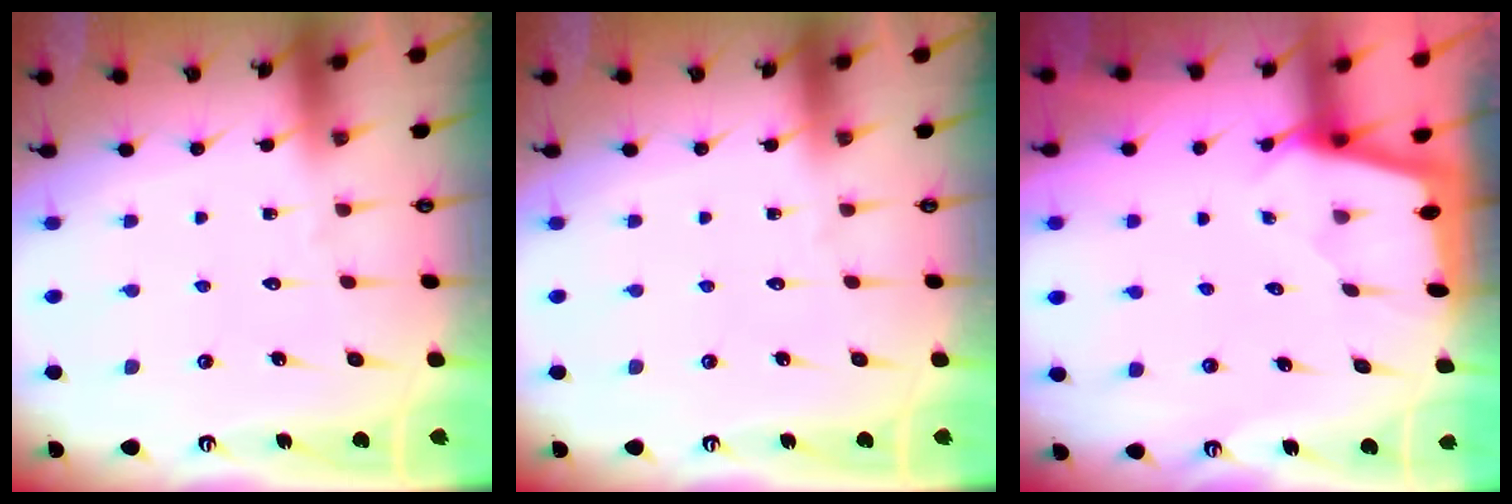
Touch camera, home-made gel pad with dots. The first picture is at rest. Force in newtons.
{"total": 0.0}
{"total": 1.9, "press": 1.9, "slide": 0.1}